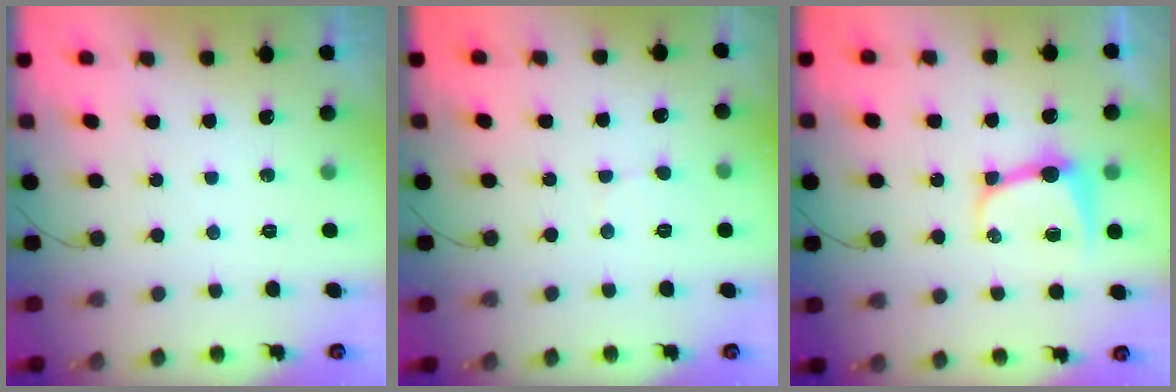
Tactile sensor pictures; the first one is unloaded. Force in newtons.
{"total": 4.3, "press": 4.3, "slide": 0.4}
{"total": 8.2, "press": 8.1, "slide": 0.9}